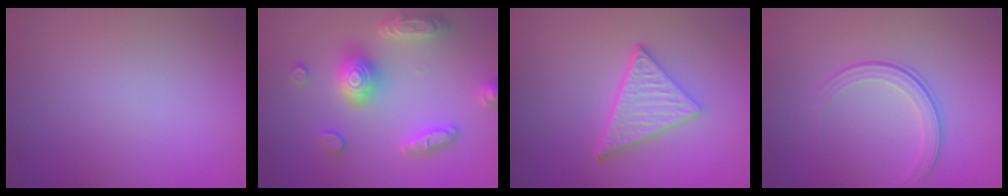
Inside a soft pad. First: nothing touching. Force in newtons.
{"total": 5.4, "press": 5.3, "slide": 0.9}
{"total": 5.2, "press": 3.6, "slide": 3.7}
{"total": 2.1, "press": 1.5, "slide": 1.5}